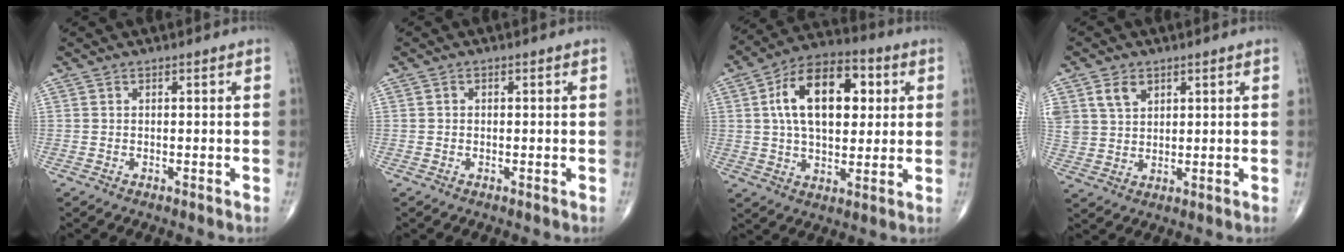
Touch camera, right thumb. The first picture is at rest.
{"total": 0.5, "force": [0.0, 0.5, 0.2], "torque": [0.001, 0.001, 0.000]}
{"total": 17.9, "force": [4.0, 10.3, 14.0], "torque": [-0.206, 0.012, 0.062]}
{"total": 6.7, "force": [3.3, 4.8, 3.2], "torque": [-0.049, -0.011, 0.071]}